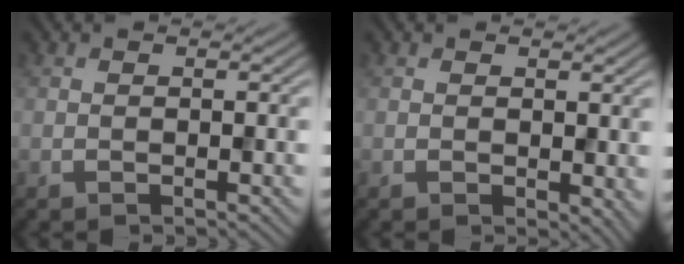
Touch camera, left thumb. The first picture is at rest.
{"total": 2.0, "force": [0.2, 1.3, 1.5], "torque": [-0.019, -0.006, 0.006]}